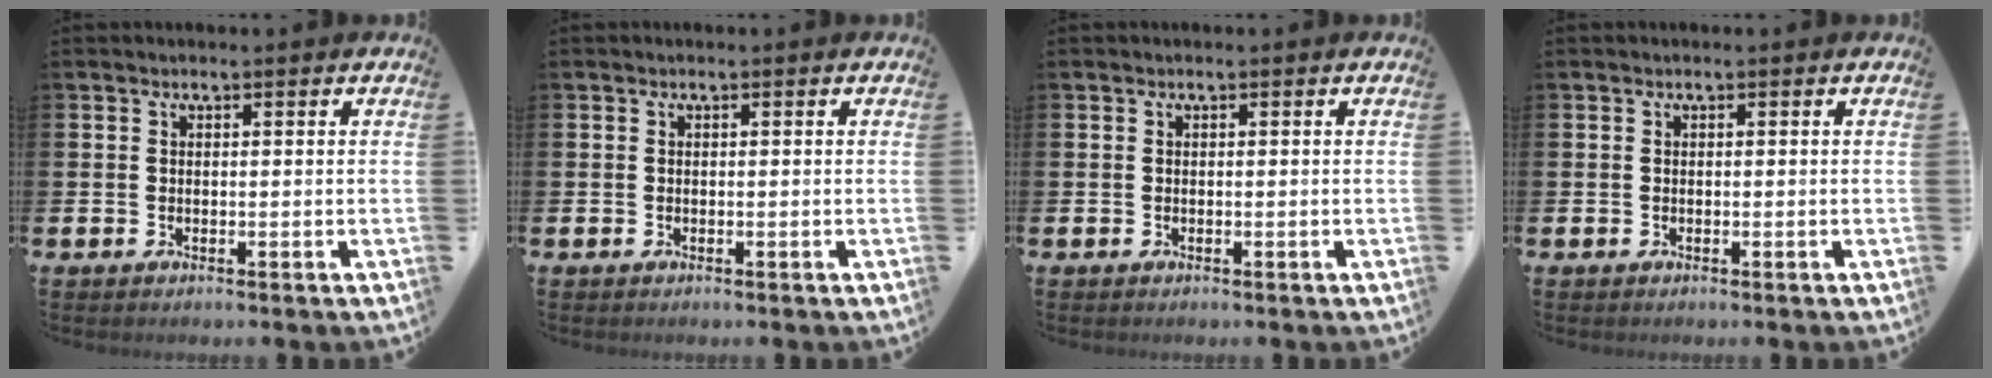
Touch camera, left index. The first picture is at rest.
{"total": 0.0}
{"total": 0.0}
{"total": 0.0}